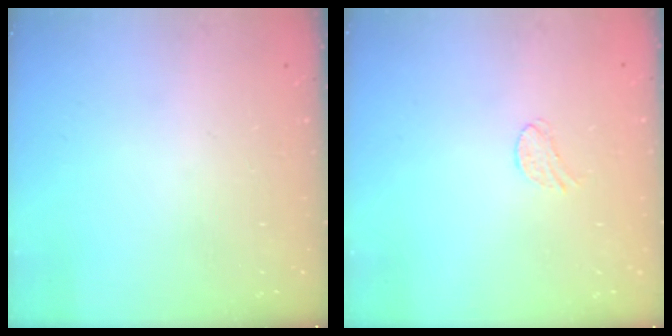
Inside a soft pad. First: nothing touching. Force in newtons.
{"total": 4.3, "press": 4.3, "slide": 0.3}